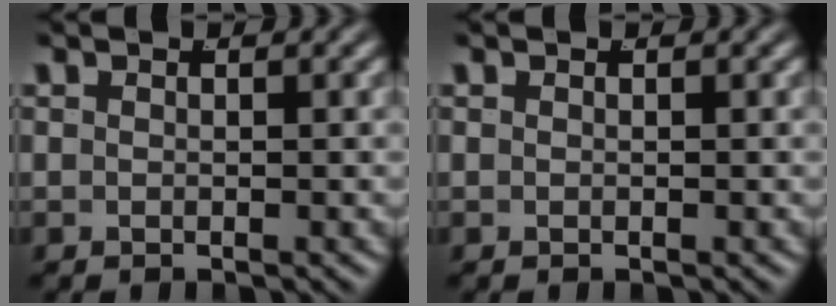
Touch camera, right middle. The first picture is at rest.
{"total": 0.0}